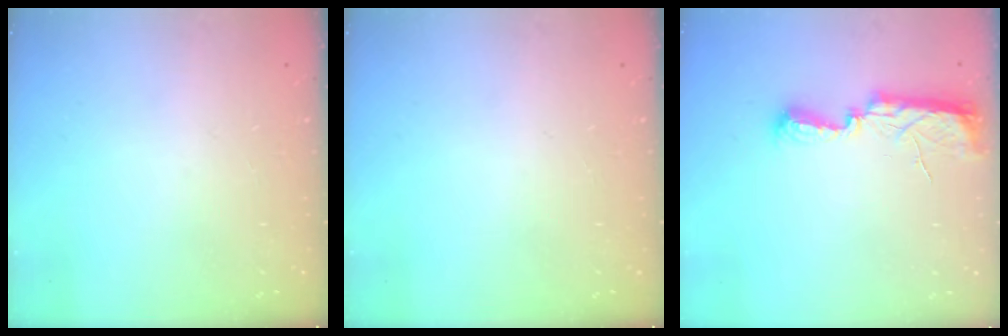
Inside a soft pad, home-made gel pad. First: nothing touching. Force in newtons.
{"total": 0.0}
{"total": 10.5, "press": 9.0, "slide": 5.3}